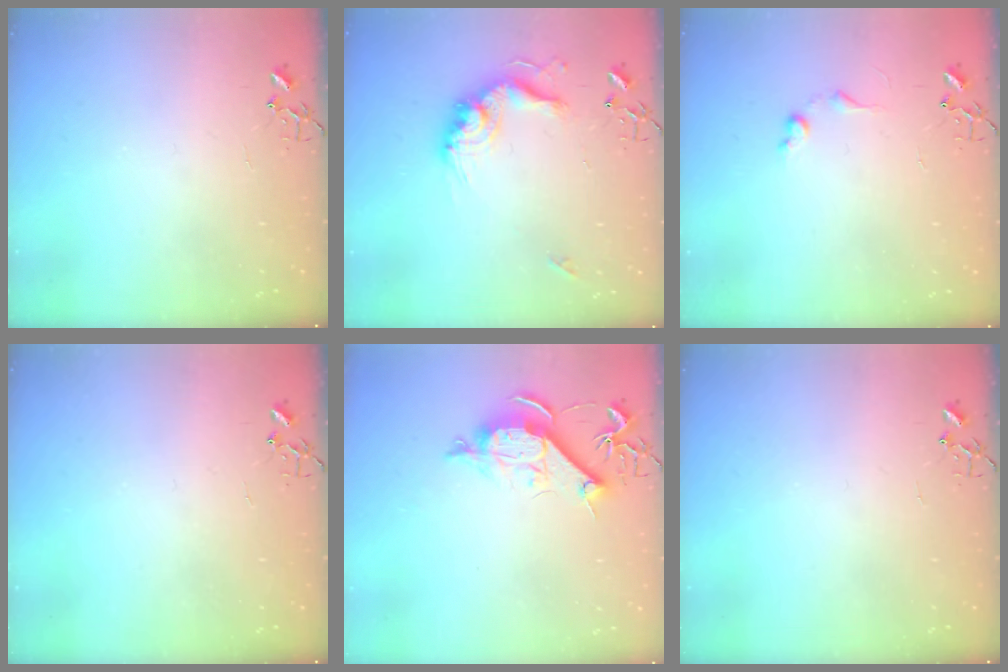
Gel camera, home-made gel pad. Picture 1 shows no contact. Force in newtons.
{"total": 16.8, "press": 16.7, "slide": 1.9}
{"total": 6.4, "press": 6.3, "slide": 0.8}
{"total": 0.0}
{"total": 10.4, "press": 10.4, "slide": 0.7}
{"total": 0.0}